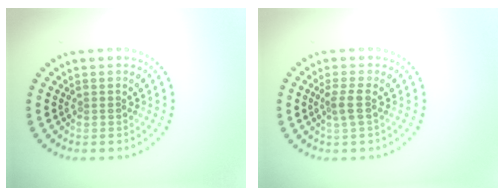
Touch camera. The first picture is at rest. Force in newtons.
{"total": 1.6, "press": 1.3, "slide": 0.9}